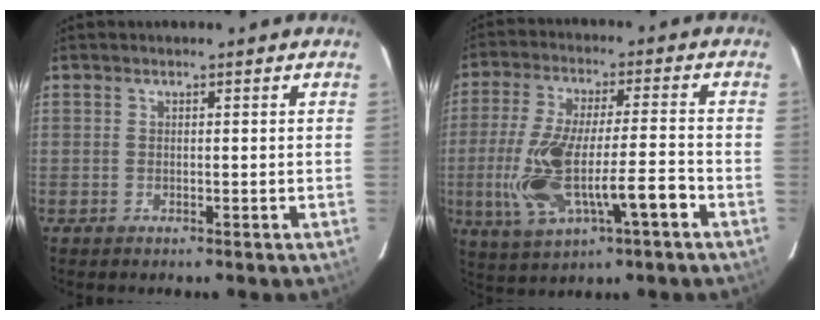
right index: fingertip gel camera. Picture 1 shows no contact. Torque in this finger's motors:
{"motor_torque": [0.57, -0.10, 0.43, 0.21]}